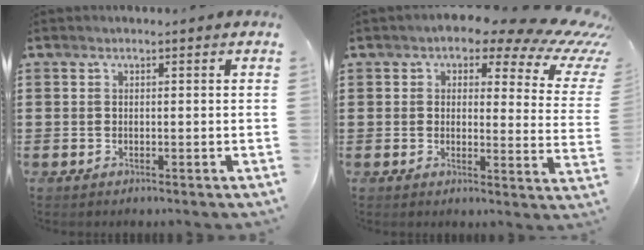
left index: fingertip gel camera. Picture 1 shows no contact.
{"total": 6.1, "force": [4.5, 2.6, 3.2], "torque": [-0.061, -0.022, 0.070]}